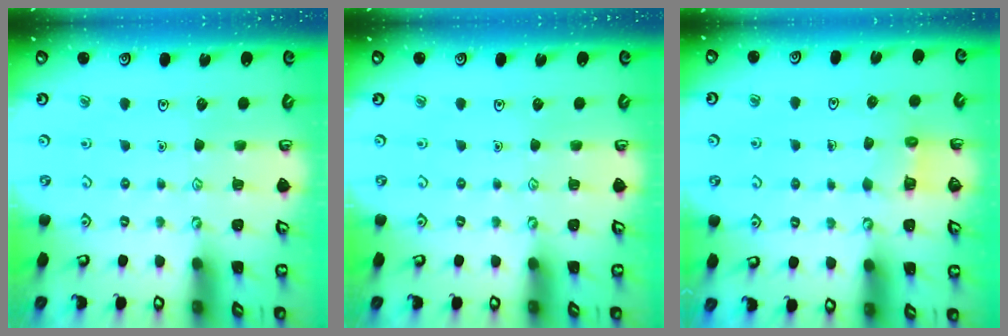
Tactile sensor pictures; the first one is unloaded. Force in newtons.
{"total": 0.0}
{"total": 3.4, "press": 3.4, "slide": 0.2}